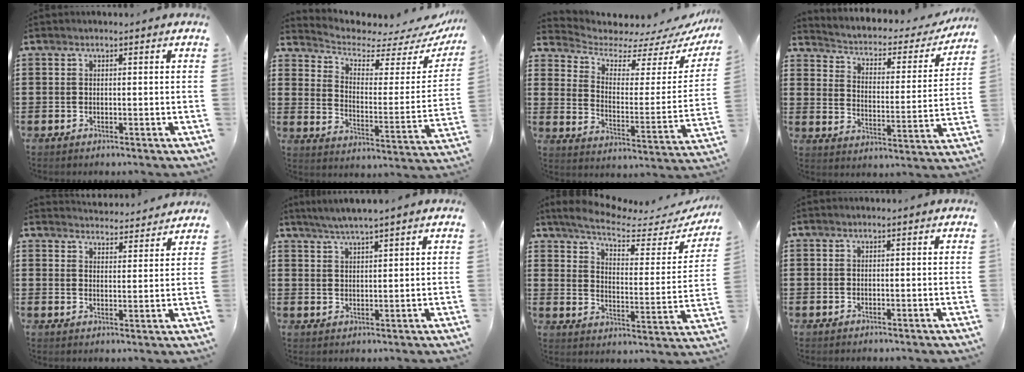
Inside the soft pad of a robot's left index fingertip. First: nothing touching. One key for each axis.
{"total": 4.3, "fx": 3.7, "fy": 1.5, "fz": 1.8, "tx": -0.058, "ty": -0.032, "tz": 0.059}
{"total": 5.0, "fx": 4.4, "fy": 2.0, "fz": 1.6, "tx": -0.051, "ty": -0.040, "tz": 0.071}
{"total": 2.1, "fx": 1.4, "fy": 1.2, "fz": 1.1, "tx": -0.035, "ty": -0.020, "tz": 0.012}
{"total": 4.0, "fx": 4.0, "fy": 0.0, "fz": -0.1, "tx": -0.011, "ty": -0.023, "tz": 0.072}
{"total": 2.9, "fx": 2.6, "fy": -0.5, "fz": 1.1, "tx": -0.028, "ty": -0.004, "tz": 0.049}
{"total": 6.5, "fx": 5.3, "fy": 1.1, "fz": 3.6, "tx": -0.089, "ty": -0.031, "tz": 0.085}
{"total": 0.0}